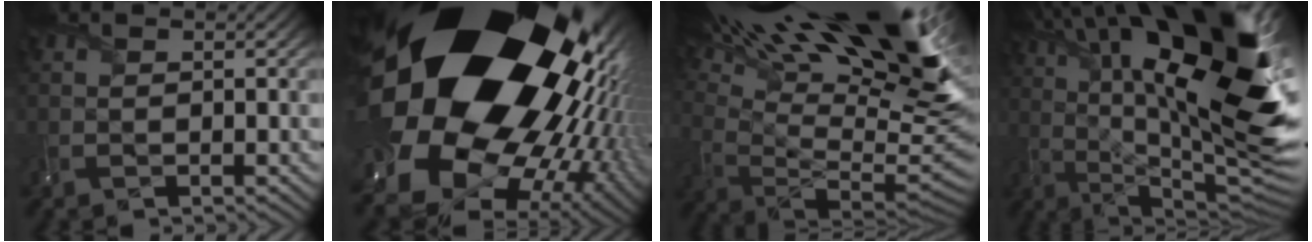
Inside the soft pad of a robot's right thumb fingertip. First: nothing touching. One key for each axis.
{"total": 24.6, "fx": 4.2, "fy": 18.8, "fz": 15.4, "tx": -0.279, "ty": -0.064, "tz": 0.042}
{"total": 21.9, "fx": 12.0, "fy": 6.6, "fz": 17.1, "tx": -0.237, "ty": 0.051, "tz": 0.198}
{"total": 22.1, "fx": 7.6, "fy": 7.8, "fz": 19.2, "tx": -0.291, "ty": 0.040, "tz": 0.112}